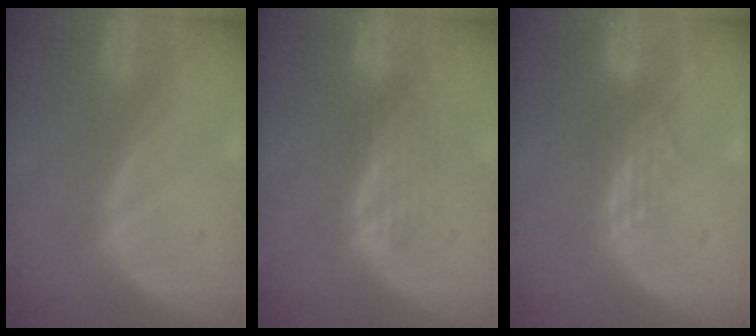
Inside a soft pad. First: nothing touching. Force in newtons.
{"total": 3.8, "press": 3.2, "slide": 1.9}
{"total": 2.9, "press": 2.4, "slide": 1.6}